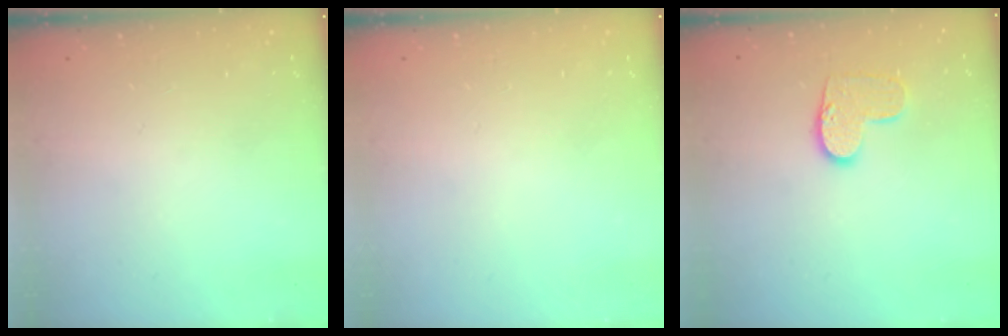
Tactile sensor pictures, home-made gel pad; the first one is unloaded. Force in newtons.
{"total": 0.0}
{"total": 9.0, "press": 9.0, "slide": 0.5}